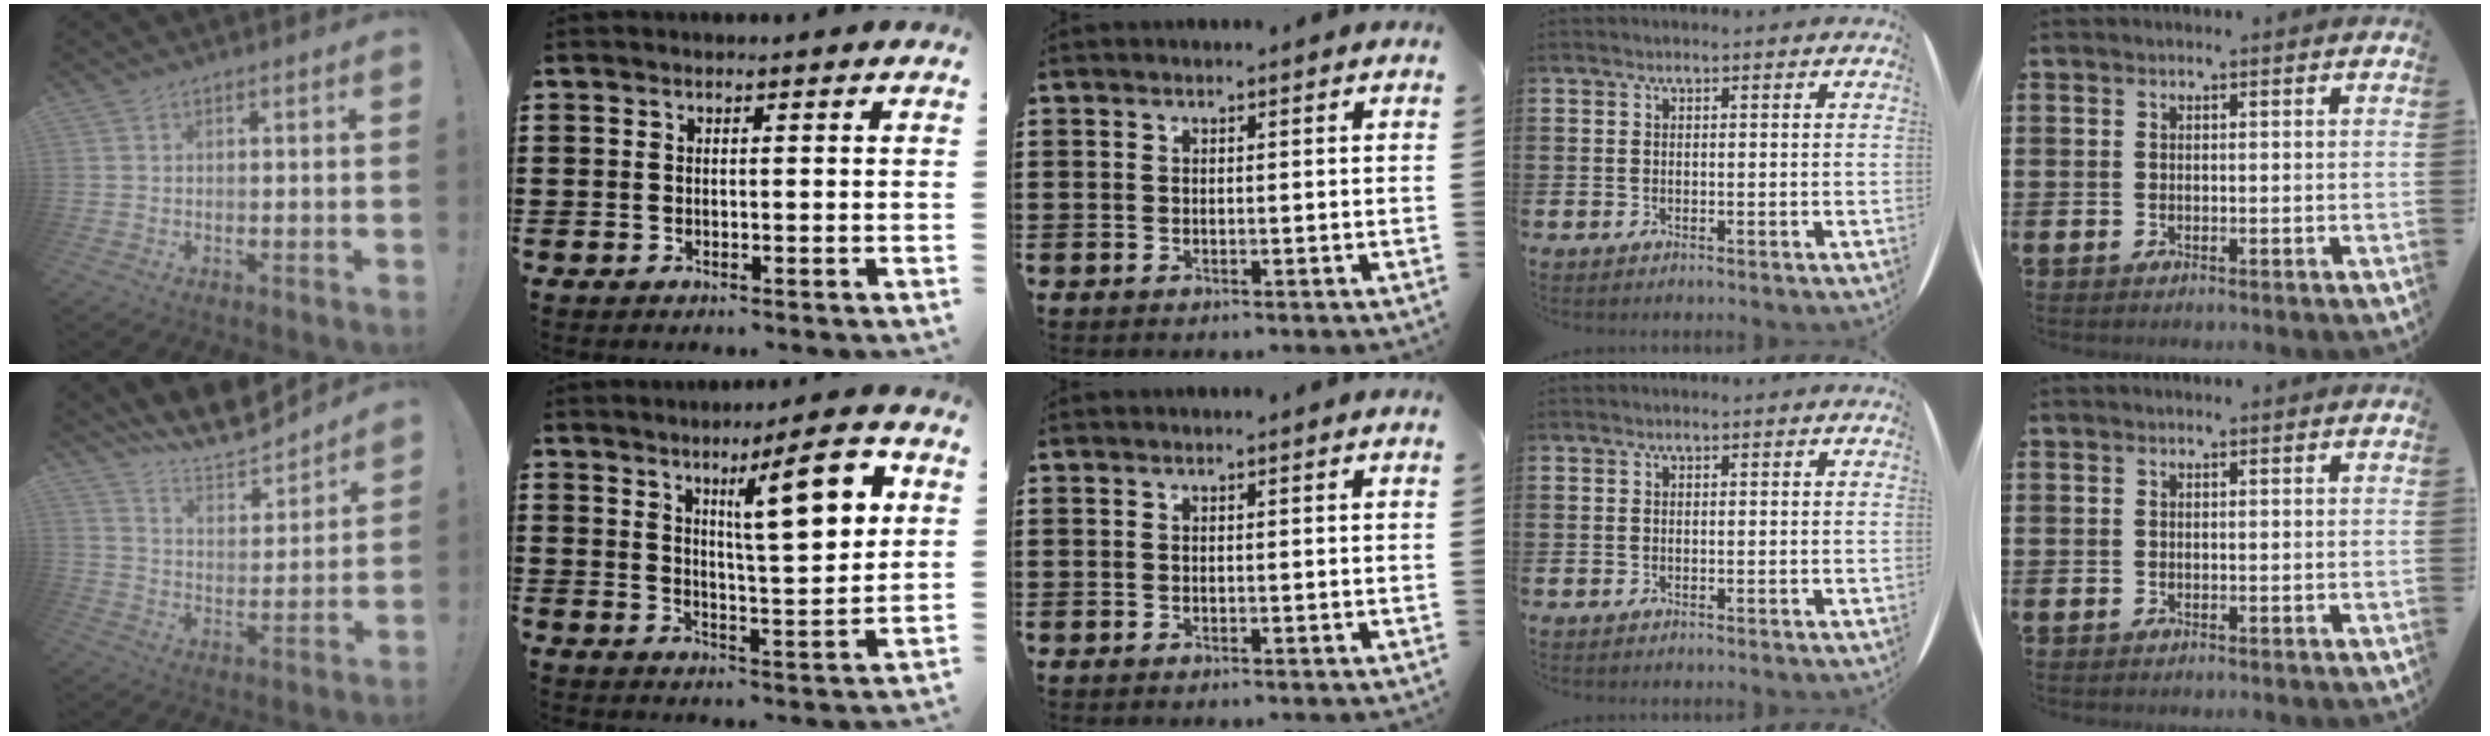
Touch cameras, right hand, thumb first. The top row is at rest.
{"thumb": {"total": 12.0, "force": [11.1, 2.9, 3.6], "torque": [-0.079, -0.096, 0.196]}, "index": {"total": 11.9, "force": [5.4, 2.8, 10.3], "torque": [-0.157, -0.017, 0.081]}}